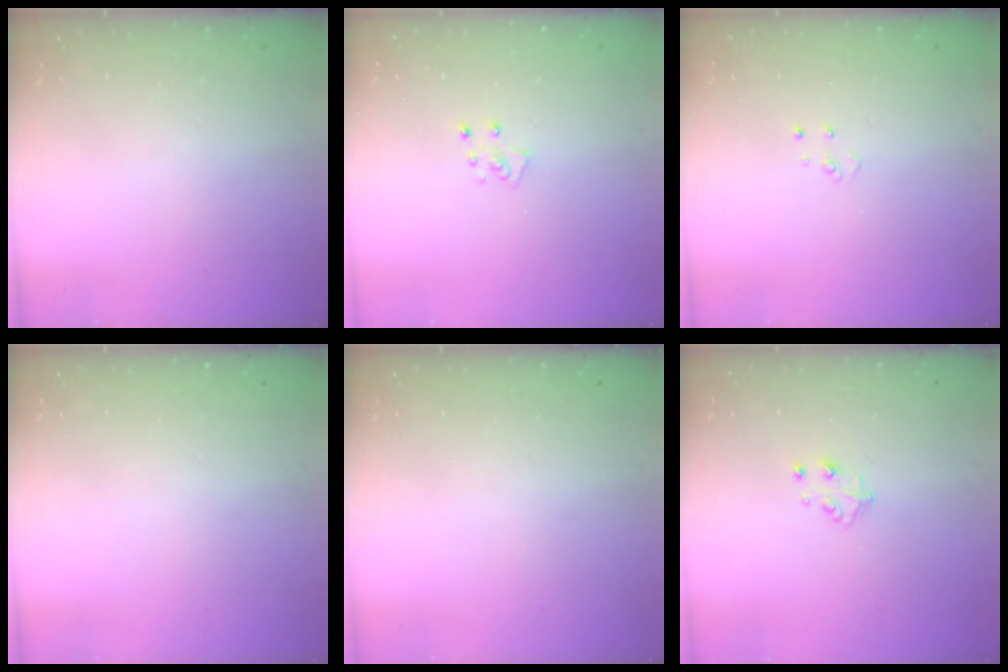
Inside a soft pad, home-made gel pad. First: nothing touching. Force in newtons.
{"total": 4.8, "press": 4.8, "slide": 0.2}
{"total": 2.9, "press": 2.9, "slide": 0.2}
{"total": 0.0}
{"total": 0.0}
{"total": 5.4, "press": 5.4, "slide": 0.4}